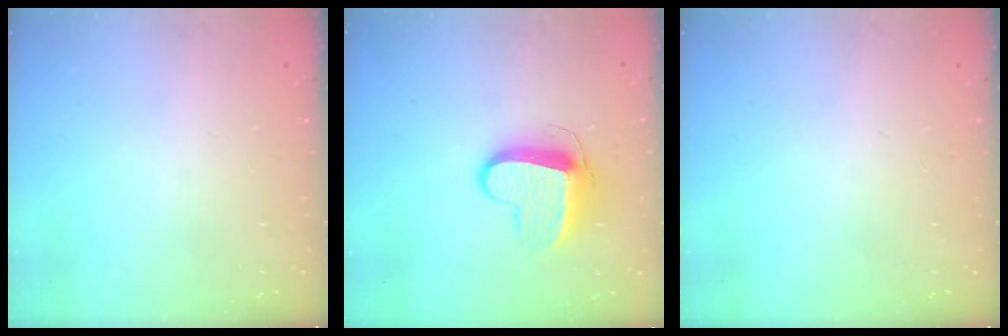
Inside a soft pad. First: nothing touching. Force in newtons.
{"total": 10.9, "press": 10.8, "slide": 0.6}
{"total": 0.0}